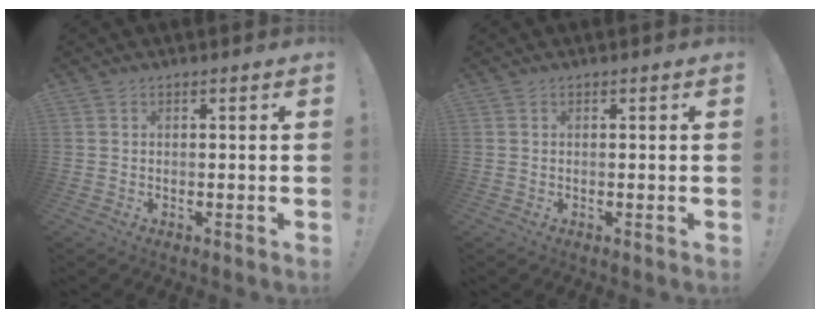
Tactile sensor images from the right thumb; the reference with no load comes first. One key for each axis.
{"total": 0.0}